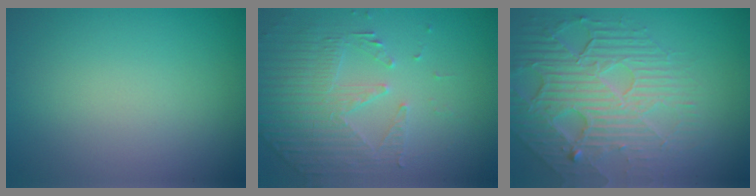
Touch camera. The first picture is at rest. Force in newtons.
{"total": 5.0, "press": 3.5, "slide": 3.6}
{"total": 7.3, "press": 5.3, "slide": 5.1}